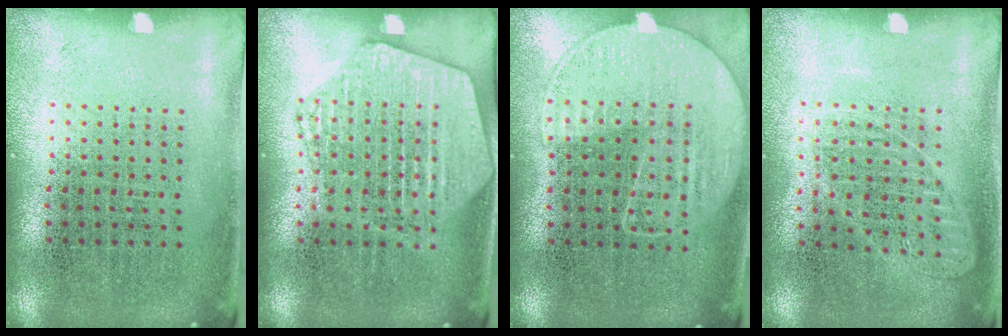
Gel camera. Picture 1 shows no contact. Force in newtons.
{"total": 1.9, "press": 1.9, "slide": 0.2}
{"total": 1.1, "press": 1.0, "slide": 0.6}
{"total": 1.1, "press": 1.1, "slide": 0.2}